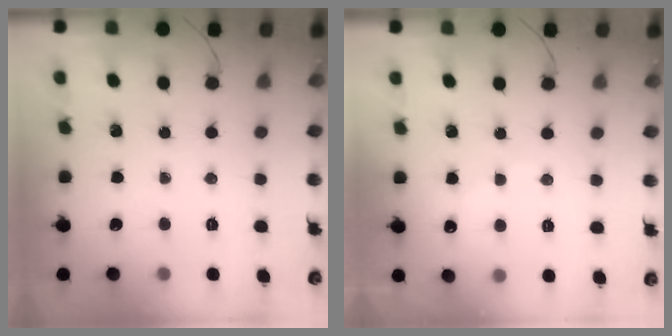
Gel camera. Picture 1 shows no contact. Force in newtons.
{"total": 5.7, "press": 5.6, "slide": 0.9}